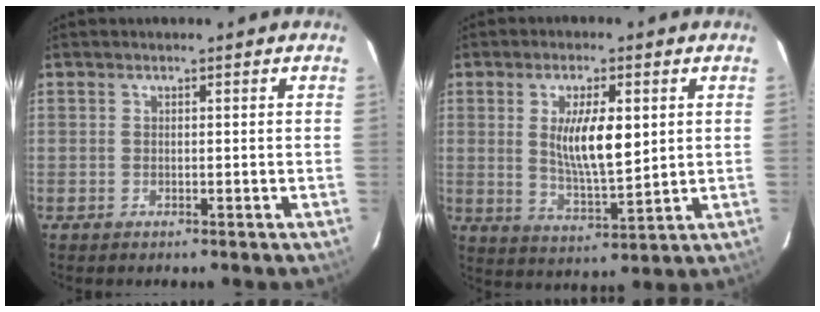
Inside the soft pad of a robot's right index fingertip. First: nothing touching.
{"total": 9.3, "force": [1.9, 2.4, 8.8], "torque": [-0.162, -0.006, 0.039]}